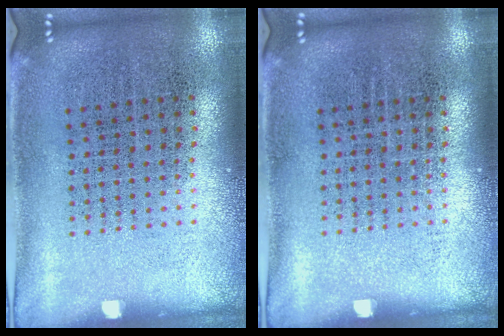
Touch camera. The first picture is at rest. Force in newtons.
{"total": 0.0}